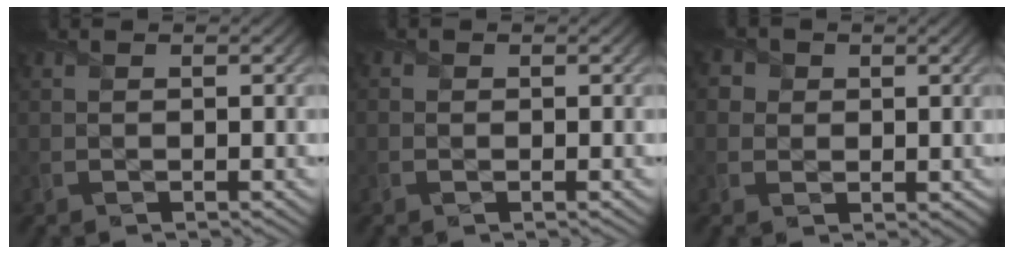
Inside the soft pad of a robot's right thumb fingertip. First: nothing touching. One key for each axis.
{"total": 0.0}
{"total": 3.4, "fx": 1.5, "fy": 2.9, "fz": 1.1, "tx": -0.040, "ty": 0.004, "tz": 0.010}